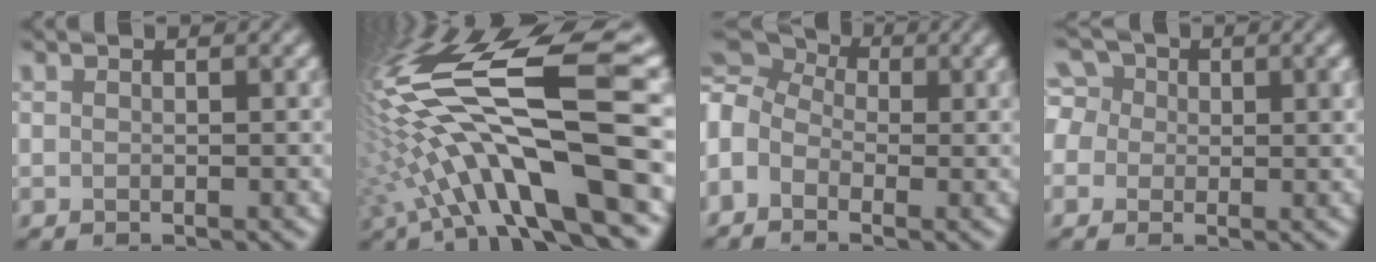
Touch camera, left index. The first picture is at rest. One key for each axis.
{"total": 16.1, "fx": -2.0, "fy": 3.7, "fz": 15.5, "tx": -0.295, "ty": 0.024, "tz": -0.033}
{"total": 8.7, "fx": 0.3, "fy": 6.8, "fz": 5.4, "tx": -0.124, "ty": 0.026, "tz": -0.025}
{"total": 5.6, "fx": 1.6, "fy": 4.5, "fz": 2.8, "tx": -0.058, "ty": 0.025, "tz": -0.007}